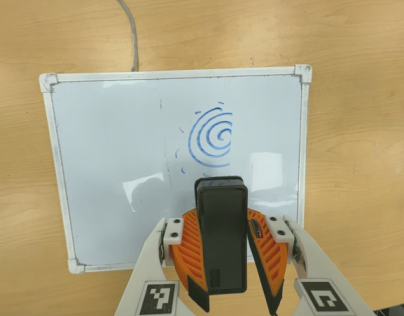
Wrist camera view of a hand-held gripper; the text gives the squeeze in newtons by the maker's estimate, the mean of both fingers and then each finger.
{"total": 8.6, "left": 8.7, "right": 8.5}